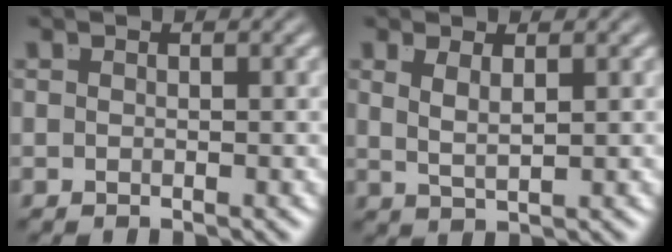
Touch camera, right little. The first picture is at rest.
{"total": 2.0, "force": [0.7, 0.2, 1.8], "torque": [-0.036, -0.005, 0.020]}